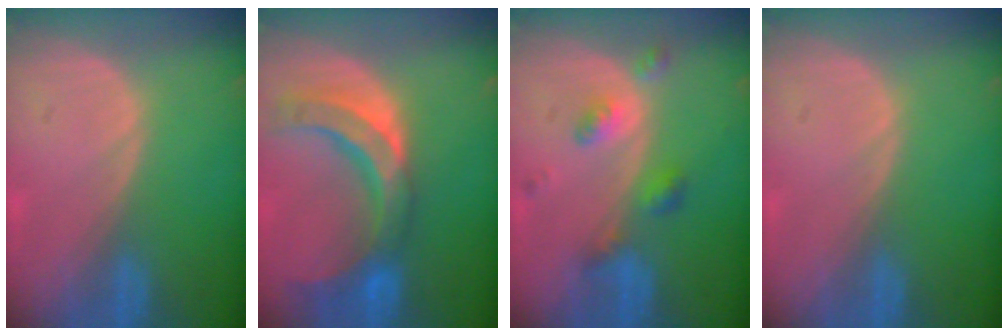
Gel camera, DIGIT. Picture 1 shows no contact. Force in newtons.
{"total": 10.8, "press": 9.4, "slide": 5.2}
{"total": 5.2, "press": 4.6, "slide": 2.6}
{"total": 0.0}